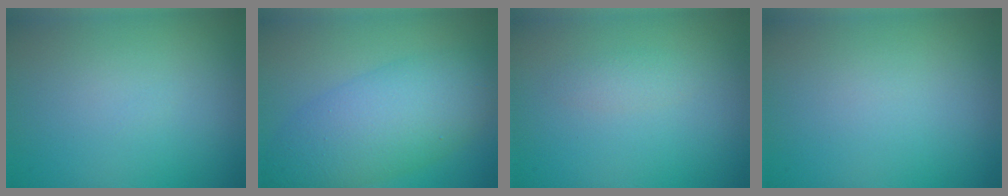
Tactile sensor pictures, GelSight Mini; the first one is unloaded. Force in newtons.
{"total": 6.9, "press": 6.9, "slide": 0.3}
{"total": 1.0, "press": 1.0, "slide": 0.0}
{"total": 0.0}